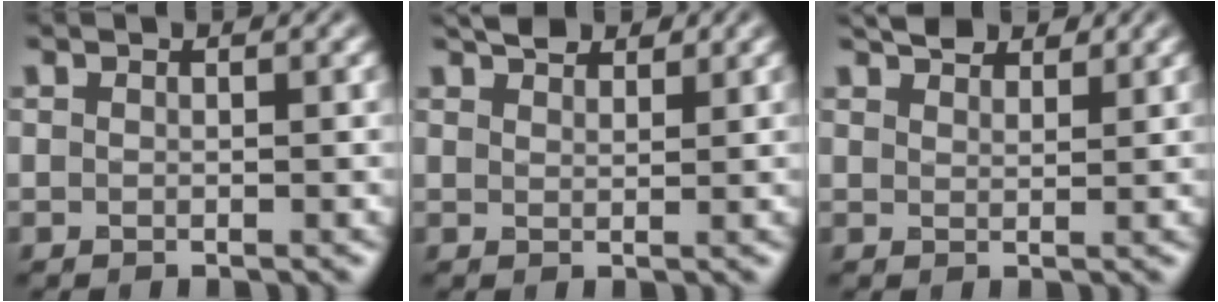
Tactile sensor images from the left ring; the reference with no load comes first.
{"total": 2.3, "force": [2.0, 0.8, 0.8], "torque": [-0.011, 0.007, 0.037]}
{"total": 2.7, "force": [2.4, 0.9, 0.9], "torque": [-0.013, 0.007, 0.039]}